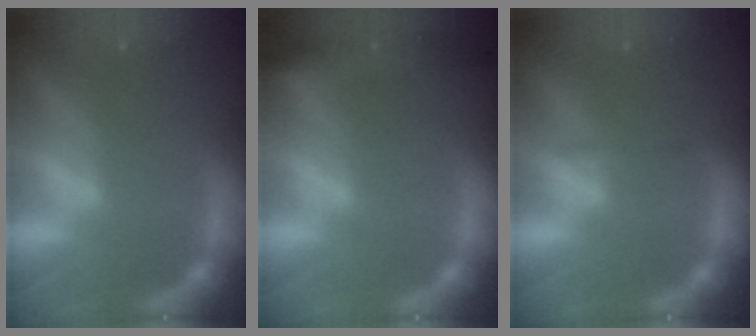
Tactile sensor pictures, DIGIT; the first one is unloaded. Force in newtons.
{"total": 5.5}
{"total": 0.9}